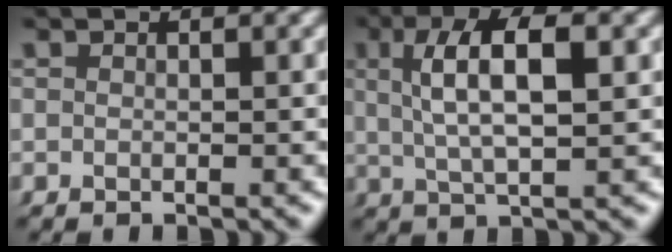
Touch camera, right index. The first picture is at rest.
{"total": 5.3, "force": [1.3, 1.7, 4.9], "torque": [-0.084, 0.012, 0.019]}